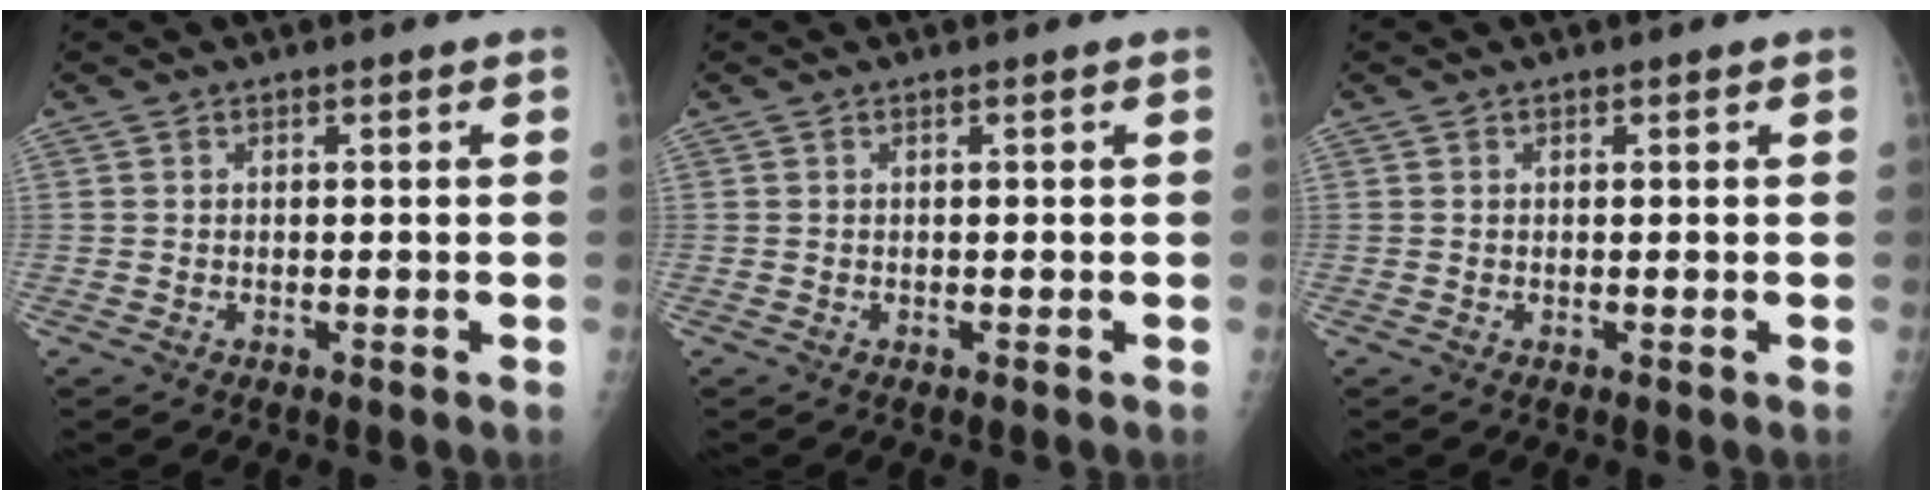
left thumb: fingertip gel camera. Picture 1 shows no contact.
{"total": 0.0}
{"total": 0.0}